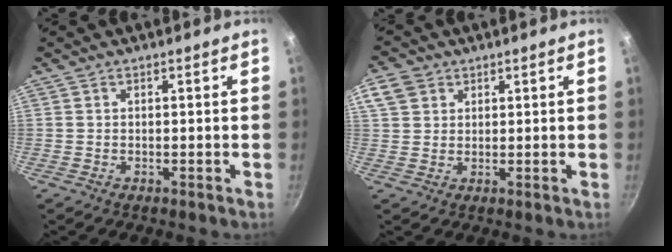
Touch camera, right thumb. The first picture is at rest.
{"total": 6.0, "force": [2.6, 4.7, 2.6], "torque": [-0.038, 0.001, 0.045]}